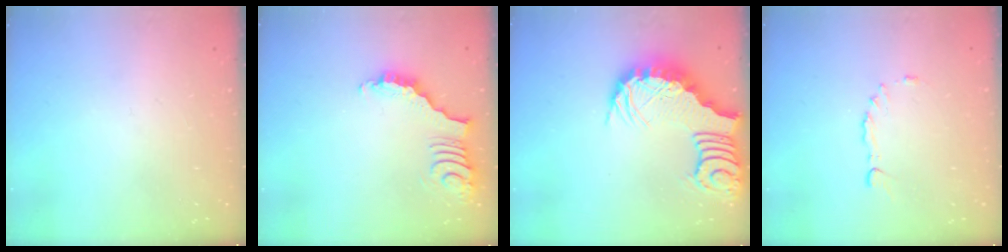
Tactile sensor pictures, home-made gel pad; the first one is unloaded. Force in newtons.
{"total": 3.8, "press": 3.7, "slide": 0.7}
{"total": 3.7, "press": 3.6, "slide": 0.7}
{"total": 4.8, "press": 4.7, "slide": 0.7}